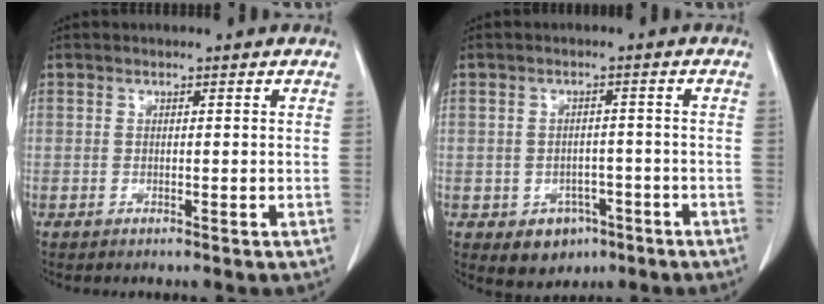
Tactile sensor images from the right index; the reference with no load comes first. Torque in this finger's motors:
{"motor_torque": [-0.06, -0.08, -0.05, -0.01]}